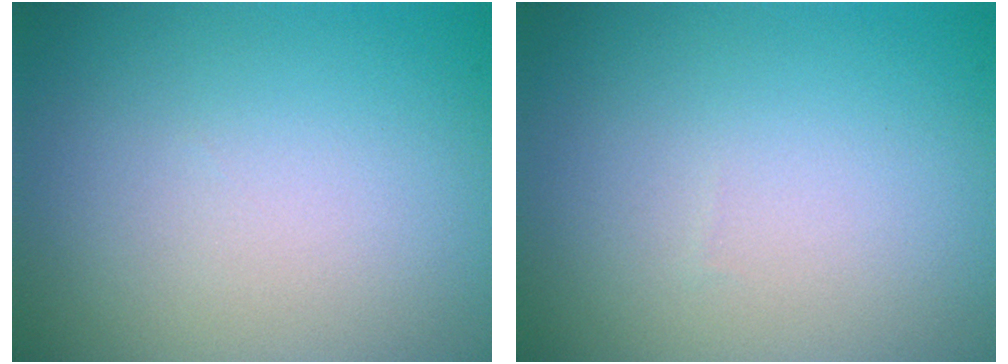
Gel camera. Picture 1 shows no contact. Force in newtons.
{"total": 0.0}